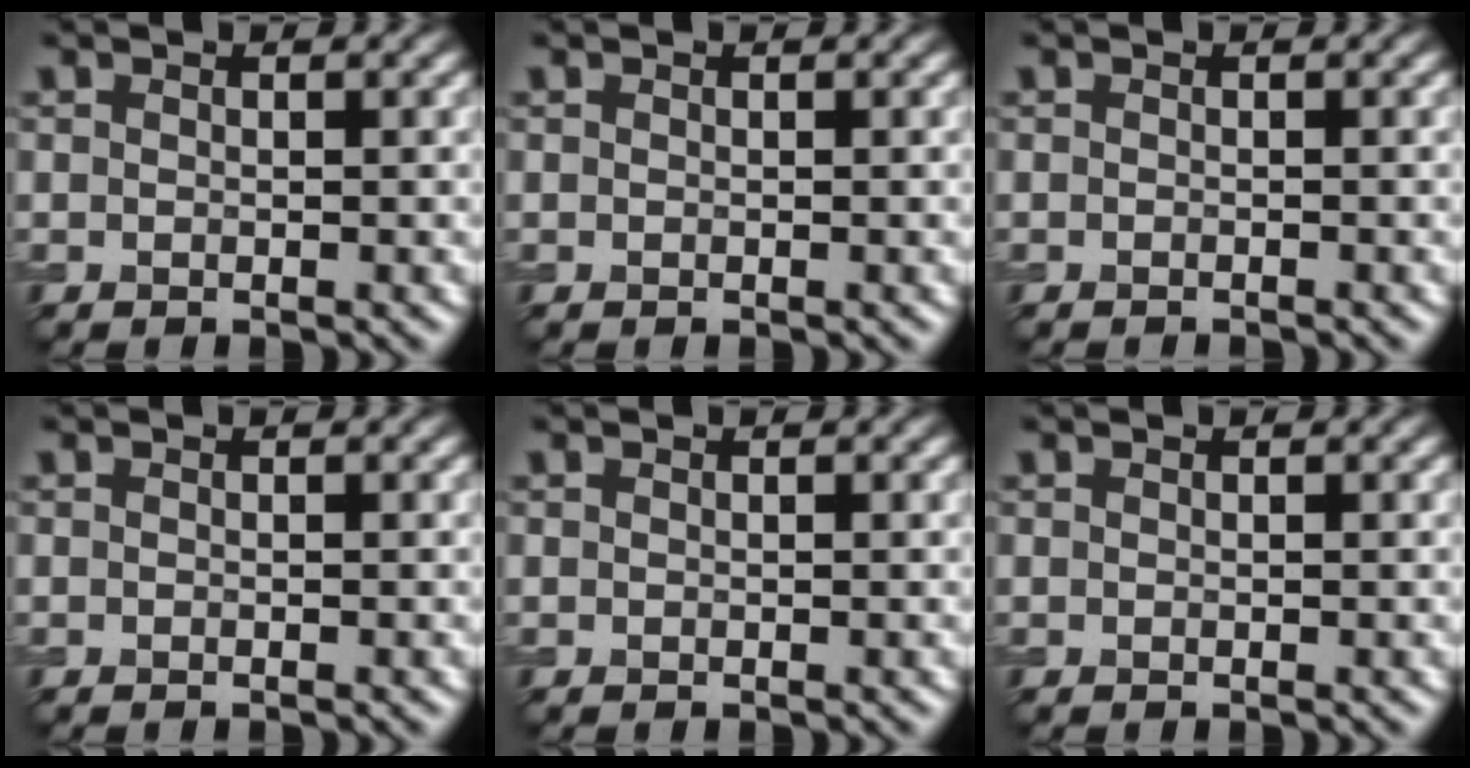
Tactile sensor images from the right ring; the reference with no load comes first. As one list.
[{"total": 0.0}, {"total": 0.7, "force": [-0.7, 0.1, 0.2], "torque": [0.001, -0.003, -0.011]}, {"total": 0.0}, {"total": 0.0}, {"total": 0.0}]